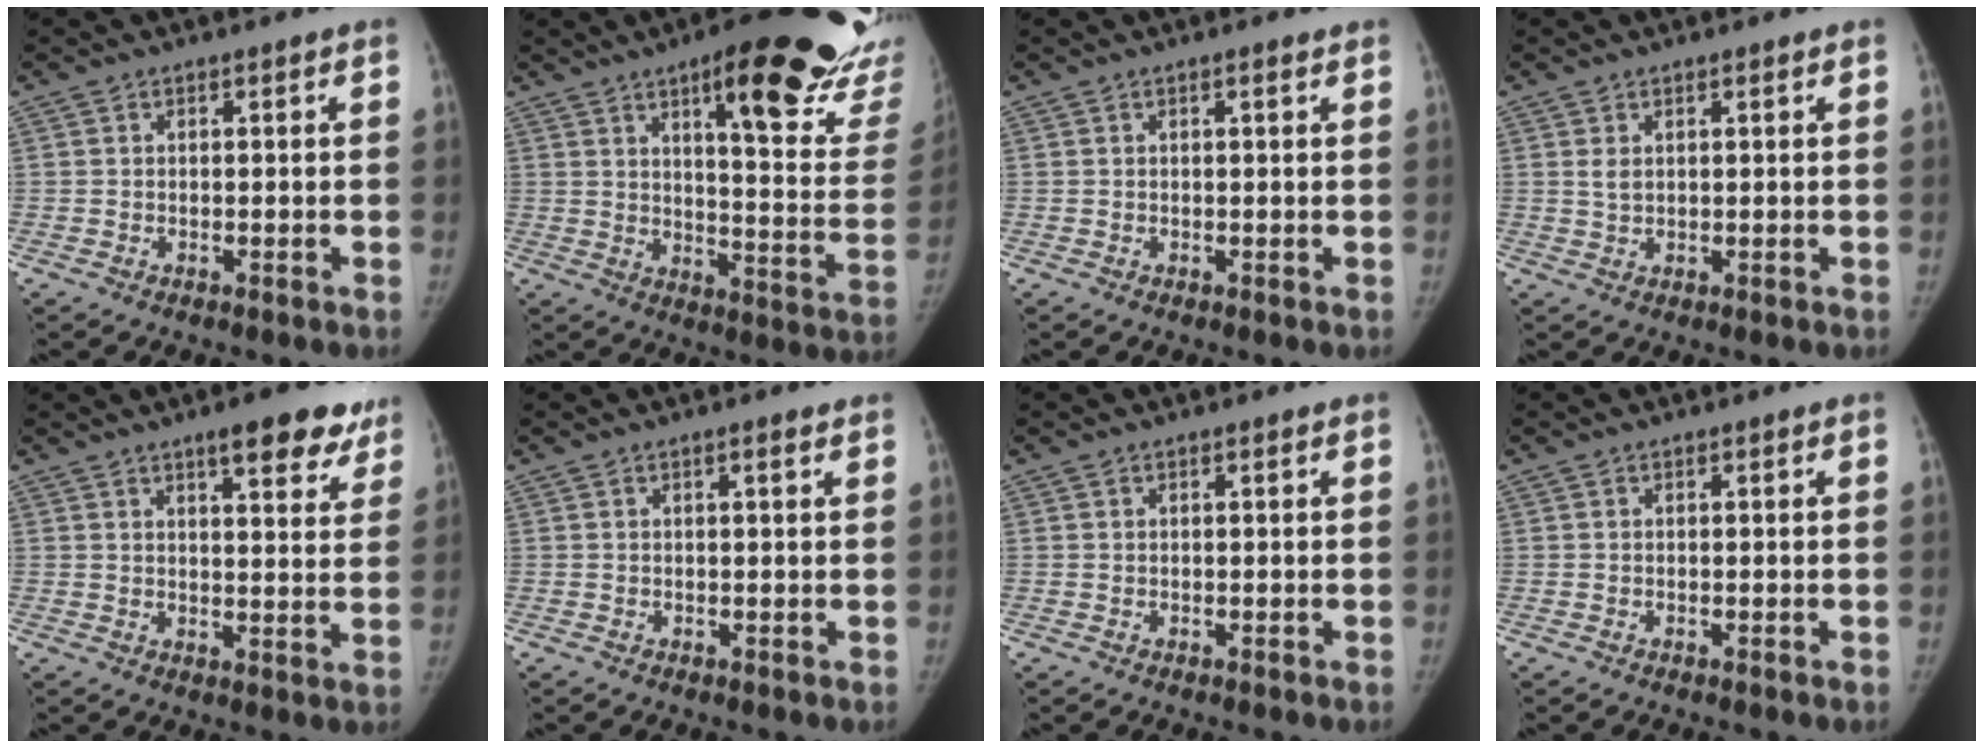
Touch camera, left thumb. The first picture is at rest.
{"total": 27.7, "force": [17.6, 6.8, 20.3], "torque": [-0.211, -0.082, 0.228]}
{"total": 0.8, "force": [0.5, 0.1, 0.7], "torque": [-0.011, 0.000, 0.006]}
{"total": 2.0, "force": [1.0, 1.0, 1.3], "torque": [-0.021, -0.007, 0.025]}
{"total": 11.1, "force": [7.5, 3.6, 7.3], "torque": [-0.055, -0.035, 0.092]}
{"total": 1.1, "force": [0.7, 0.2, 0.9], "torque": [-0.014, -0.001, 0.009]}
{"total": 0.0}
{"total": 0.0}